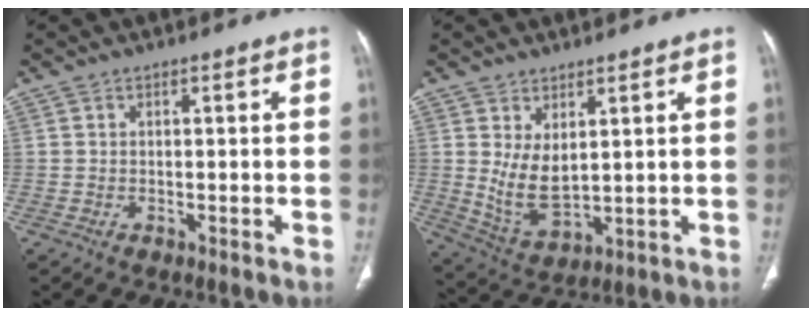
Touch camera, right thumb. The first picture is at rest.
{"total": 7.6, "force": [2.1, 4.1, 6.1], "torque": [-0.108, -0.026, 0.058]}